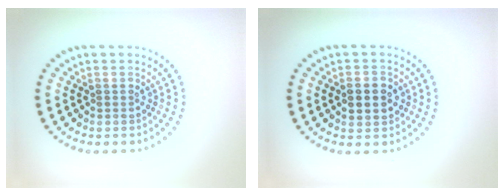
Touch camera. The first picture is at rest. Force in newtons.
{"total": 2.6, "press": 2.6, "slide": 0.2}